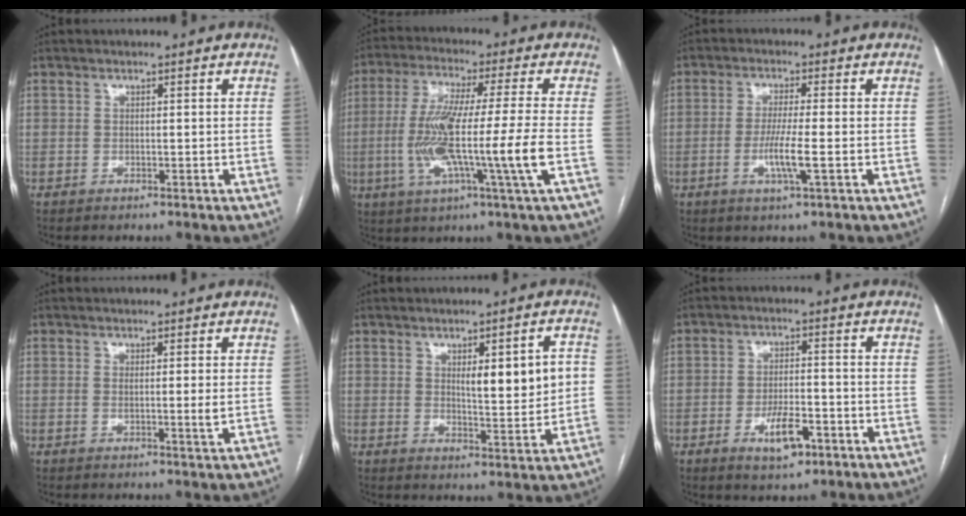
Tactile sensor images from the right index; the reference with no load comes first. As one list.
[{"total": 14.8, "force": [-2.6, -1.1, 14.5], "torque": [-0.280, -0.016, -0.057]}, {"total": 5.3, "force": [-1.4, -0.3, 5.1], "torque": [-0.102, -0.011, -0.029]}, {"total": 1.9, "force": [0.1, -0.3, 1.8], "torque": [-0.030, -0.005, 0.001]}, {"total": 7.8, "force": [1.5, 1.5, 7.5], "torque": [-0.106, -0.004, 0.025]}, {"total": 6.0, "force": [-2.9, 2.1, 4.9], "torque": [-0.085, -0.003, -0.044]}]